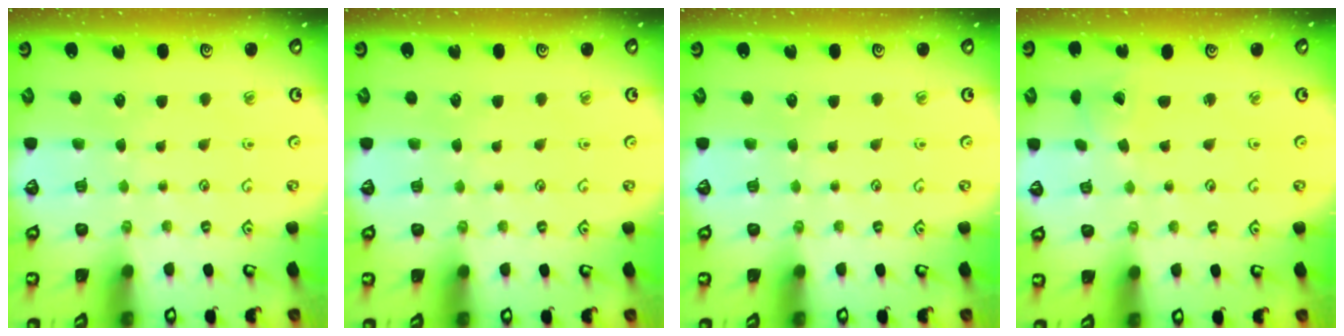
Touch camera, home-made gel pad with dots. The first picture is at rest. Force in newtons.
{"total": 0.0}
{"total": 0.0}
{"total": 2.2, "press": 2.2, "slide": 0.2}